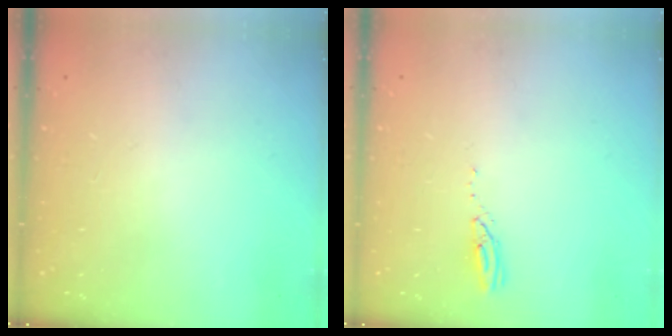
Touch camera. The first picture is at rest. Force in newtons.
{"total": 3.0, "press": 3.0, "slide": 0.1}